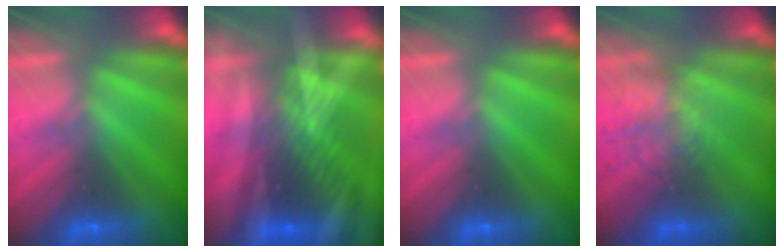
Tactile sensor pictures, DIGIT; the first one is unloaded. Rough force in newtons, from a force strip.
{"total": 2.9}
{"total": 0.0}
{"total": 2.1}